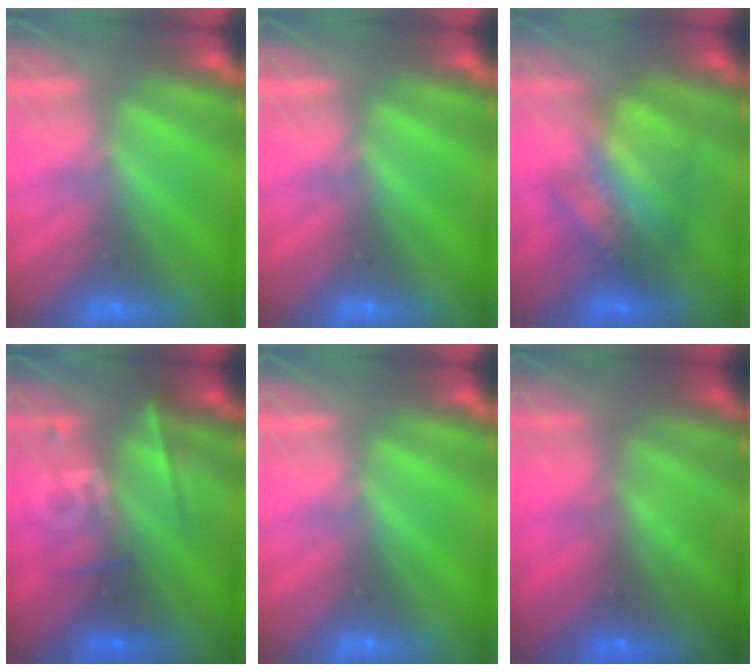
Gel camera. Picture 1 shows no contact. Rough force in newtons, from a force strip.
{"total": 0.0}
{"total": 3.7}
{"total": 2.3}
{"total": 0.0}
{"total": 6.9}